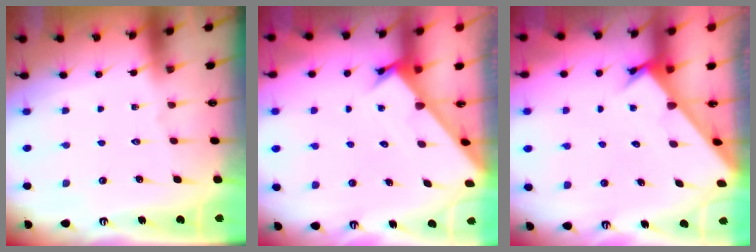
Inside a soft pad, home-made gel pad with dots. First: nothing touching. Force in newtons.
{"total": 2.2, "press": 2.2, "slide": 0.1}
{"total": 2.1, "press": 2.1, "slide": 0.1}